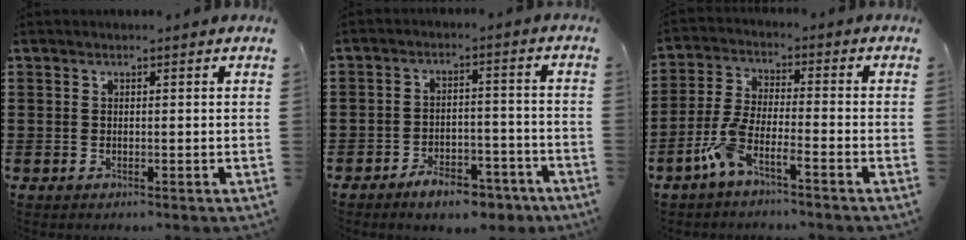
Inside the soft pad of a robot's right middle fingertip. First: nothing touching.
{"total": 5.7, "force": [-5.0, 1.6, 2.4], "torque": [-0.039, 0.015, -0.093]}
{"total": 5.8, "force": [-4.1, 0.9, 4.0], "torque": [-0.102, -0.012, -0.085]}